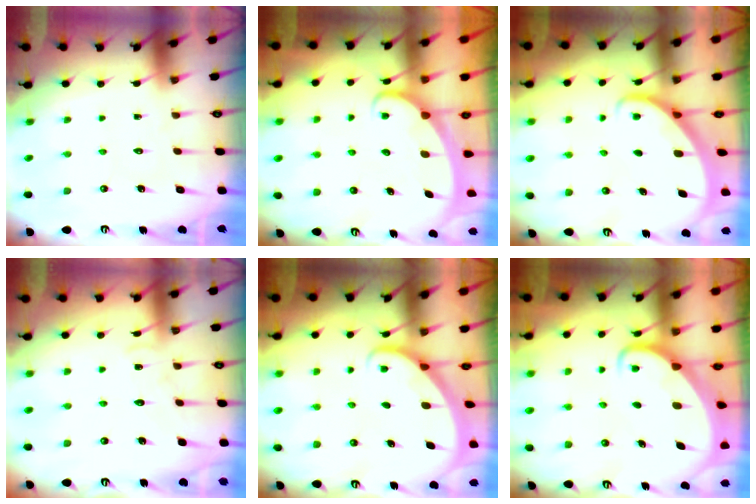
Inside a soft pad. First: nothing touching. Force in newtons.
{"total": 2.5, "press": 2.5, "slide": 0.4}
{"total": 2.1, "press": 2.1, "slide": 0.2}
{"total": 7.2, "press": 7.2, "slide": 0.6}
{"total": 2.1, "press": 2.1, "slide": 0.1}
{"total": 2.5, "press": 2.5, "slide": 0.2}